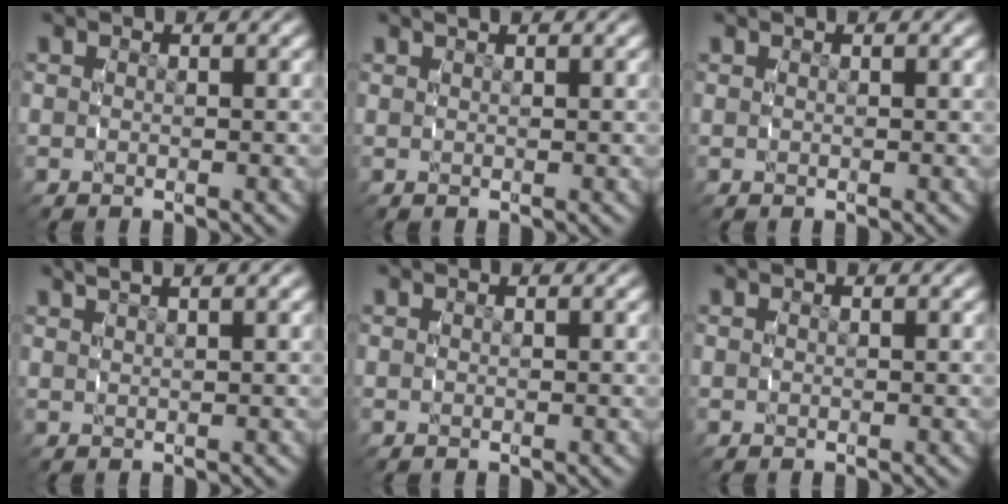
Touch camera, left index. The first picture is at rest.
{"total": 0.8, "force": [0.7, -0.3, 0.3], "torque": [0.004, 0.005, 0.014]}
{"total": 0.0}
{"total": 2.0, "force": [1.8, -0.2, 0.8], "torque": [-0.008, 0.008, 0.033]}
{"total": 0.0}
{"total": 0.0}